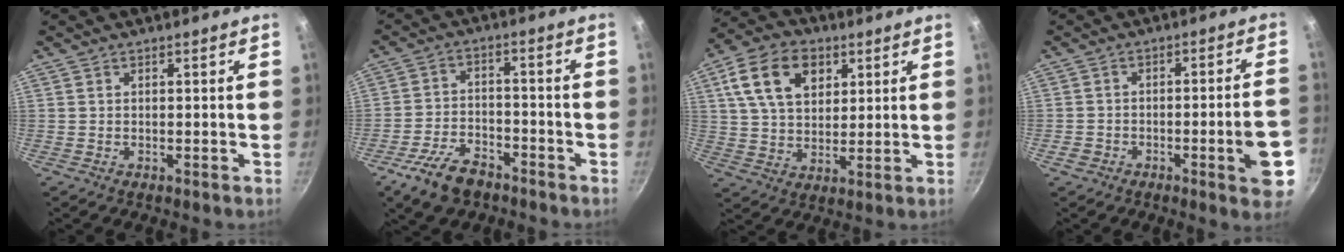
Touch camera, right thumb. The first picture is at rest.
{"total": 9.8, "force": [-6.5, 5.1, 5.3], "torque": [-0.094, 0.040, -0.118]}
{"total": 14.1, "force": [5.3, 9.5, 9.0], "torque": [-0.140, -0.003, 0.090]}
{"total": 10.0, "force": [-3.8, 2.7, 8.8], "torque": [-0.106, 0.029, -0.047]}